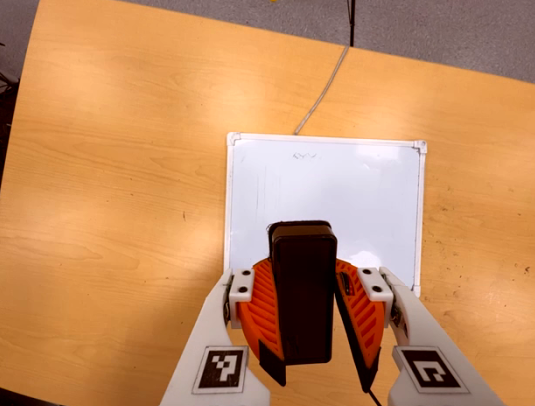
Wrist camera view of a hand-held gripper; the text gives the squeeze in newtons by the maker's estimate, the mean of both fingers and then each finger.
{"total": 8.7, "left": 9.2, "right": 8.2}